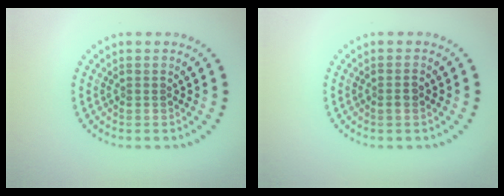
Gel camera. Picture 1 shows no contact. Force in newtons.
{"total": 0.9, "press": 0.8, "slide": 0.4}